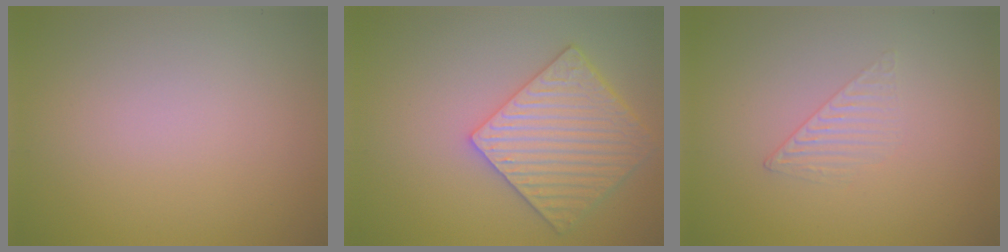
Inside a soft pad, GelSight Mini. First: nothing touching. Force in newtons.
{"total": 5.4, "press": 4.9, "slide": 2.4}
{"total": 1.4, "press": 0.3, "slide": 1.4}